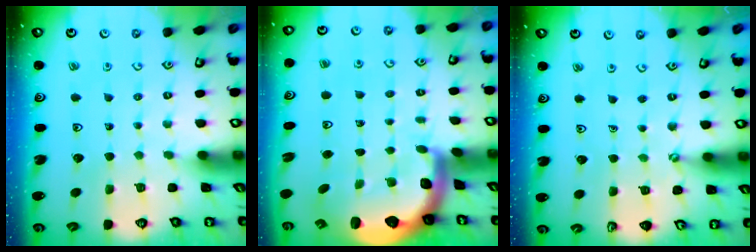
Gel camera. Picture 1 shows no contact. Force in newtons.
{"total": 3.2, "press": 3.0, "slide": 1.0}
{"total": 0.9, "press": 0.9, "slide": 0.1}